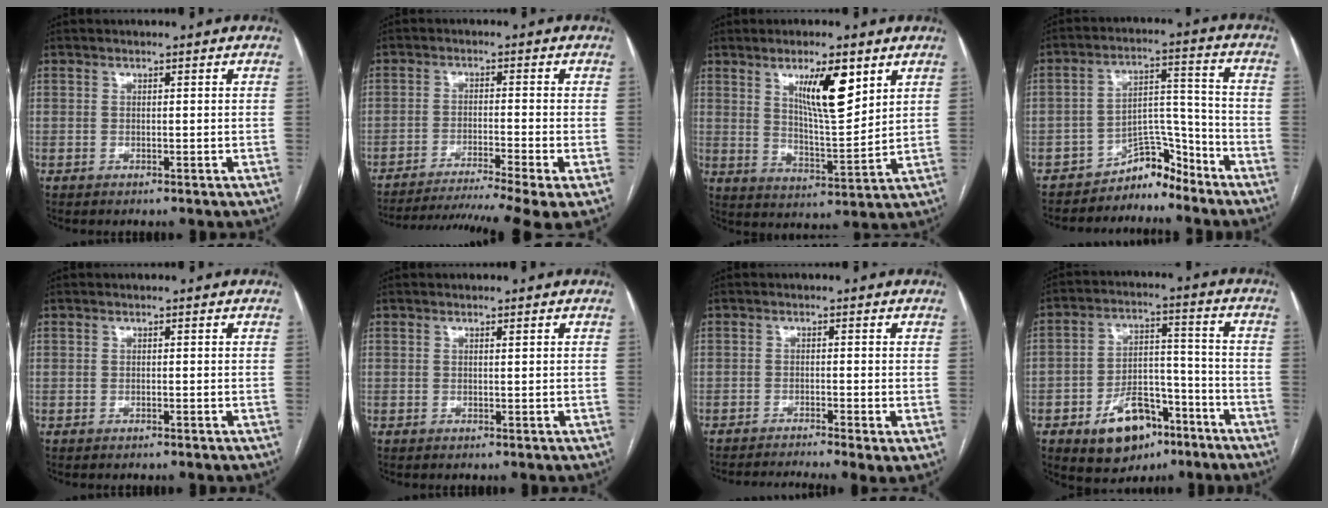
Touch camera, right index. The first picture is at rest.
{"total": 14.8, "force": [-12.0, -1.2, 8.7], "torque": [-0.126, -0.026, -0.184]}
{"total": 10.1, "force": [5.1, 1.9, 8.5], "torque": [-0.146, -0.007, 0.090]}
{"total": 6.3, "force": [-5.8, 2.1, 0.9], "torque": [-0.001, 0.050, -0.097]}
{"total": 0.0}
{"total": 0.0}
{"total": 7.2, "force": [-5.3, 0.1, 4.9], "torque": [-0.073, -0.007, -0.085]}
{"total": 11.9, "force": [-6.7, 6.7, 7.1], "torque": [-0.111, 0.020, -0.102]}